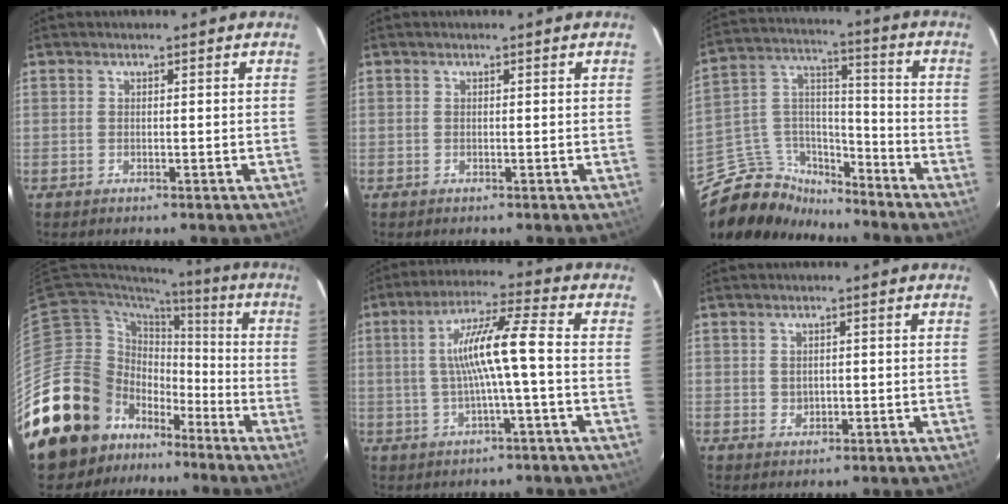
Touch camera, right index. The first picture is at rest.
{"total": 0.0}
{"total": 13.8, "force": [-11.5, 6.8, 3.3], "torque": [-0.095, 0.064, -0.207]}
{"total": 21.4, "force": [-12.5, 15.6, 7.7], "torque": [-0.195, 0.041, -0.199]}
{"total": 9.8, "force": [-0.6, -0.1, 9.8], "torque": [-0.184, 0.013, -0.005]}
{"total": 1.7, "force": [0.3, 1.6, 0.6], "torque": [-0.008, 0.003, 0.009]}